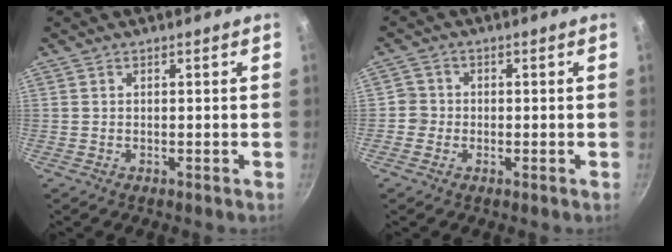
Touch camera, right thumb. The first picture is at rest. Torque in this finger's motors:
{"motor_torque": [-0.10, 0.20, 0.46, 0.05, -0.04]}